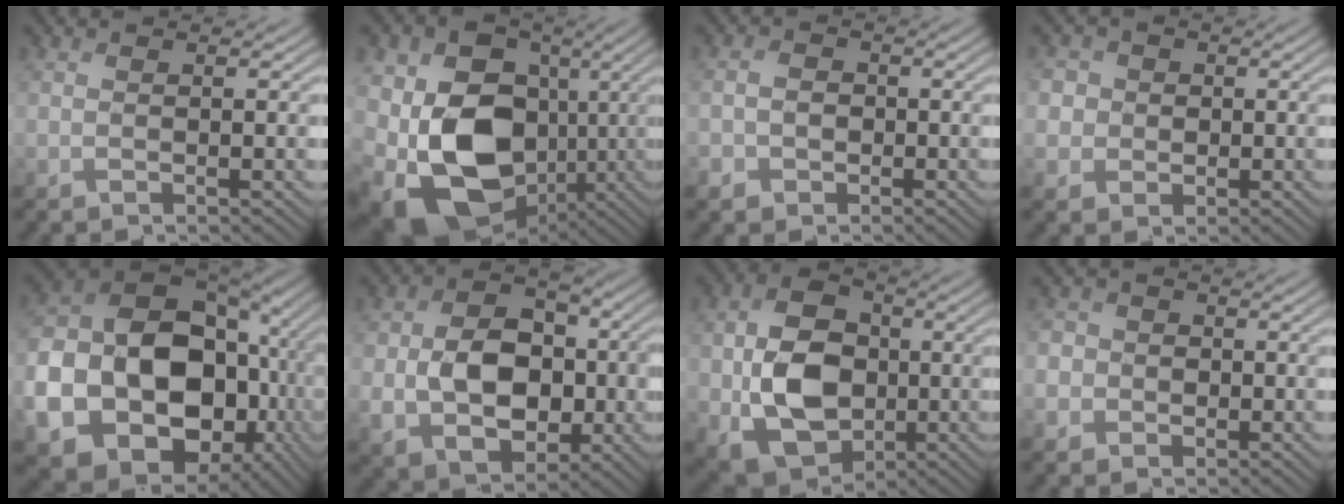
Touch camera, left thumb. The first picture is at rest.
{"total": 16.6, "force": [-2.8, 12.1, 11.1], "torque": [-0.235, -0.013, -0.049]}
{"total": 3.1, "force": [-1.2, 2.7, 0.9], "torque": [-0.017, -0.002, -0.030]}
{"total": 5.0, "force": [0.9, 4.7, 1.5], "torque": [-0.051, 0.006, 0.008]}
{"total": 21.4, "force": [-3.8, 16.5, 13.0], "torque": [-0.308, -0.028, -0.050]}
{"total": 11.2, "force": [-1.3, 8.2, 7.5], "torque": [-0.152, -0.009, -0.025]}
{"total": 12.4, "force": [-1.6, 9.2, 8.1], "torque": [-0.179, -0.009, -0.033]}
{"total": 4.0, "force": [-0.5, 3.9, 0.9], "torque": [-0.024, 0.006, -0.029]}